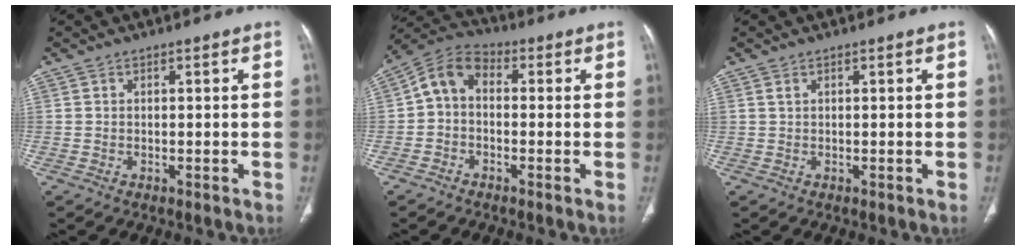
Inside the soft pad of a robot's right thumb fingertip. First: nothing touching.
{"total": 7.1, "force": [-0.2, 5.0, 5.0], "torque": [-0.076, 0.027, -0.023]}
{"total": 0.6, "force": [0.3, 0.1, 0.5], "torque": [-0.012, 0.003, 0.008]}